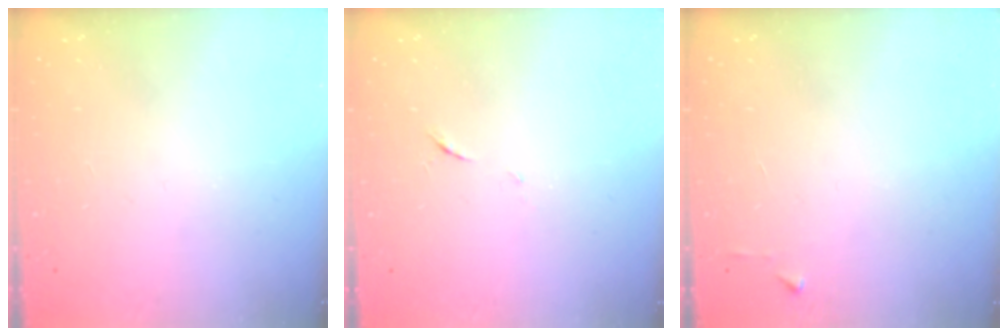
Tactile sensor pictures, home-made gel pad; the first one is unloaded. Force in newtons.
{"total": 4.3, "press": 4.1, "slide": 1.2}
{"total": 2.4, "press": 2.4, "slide": 0.3}